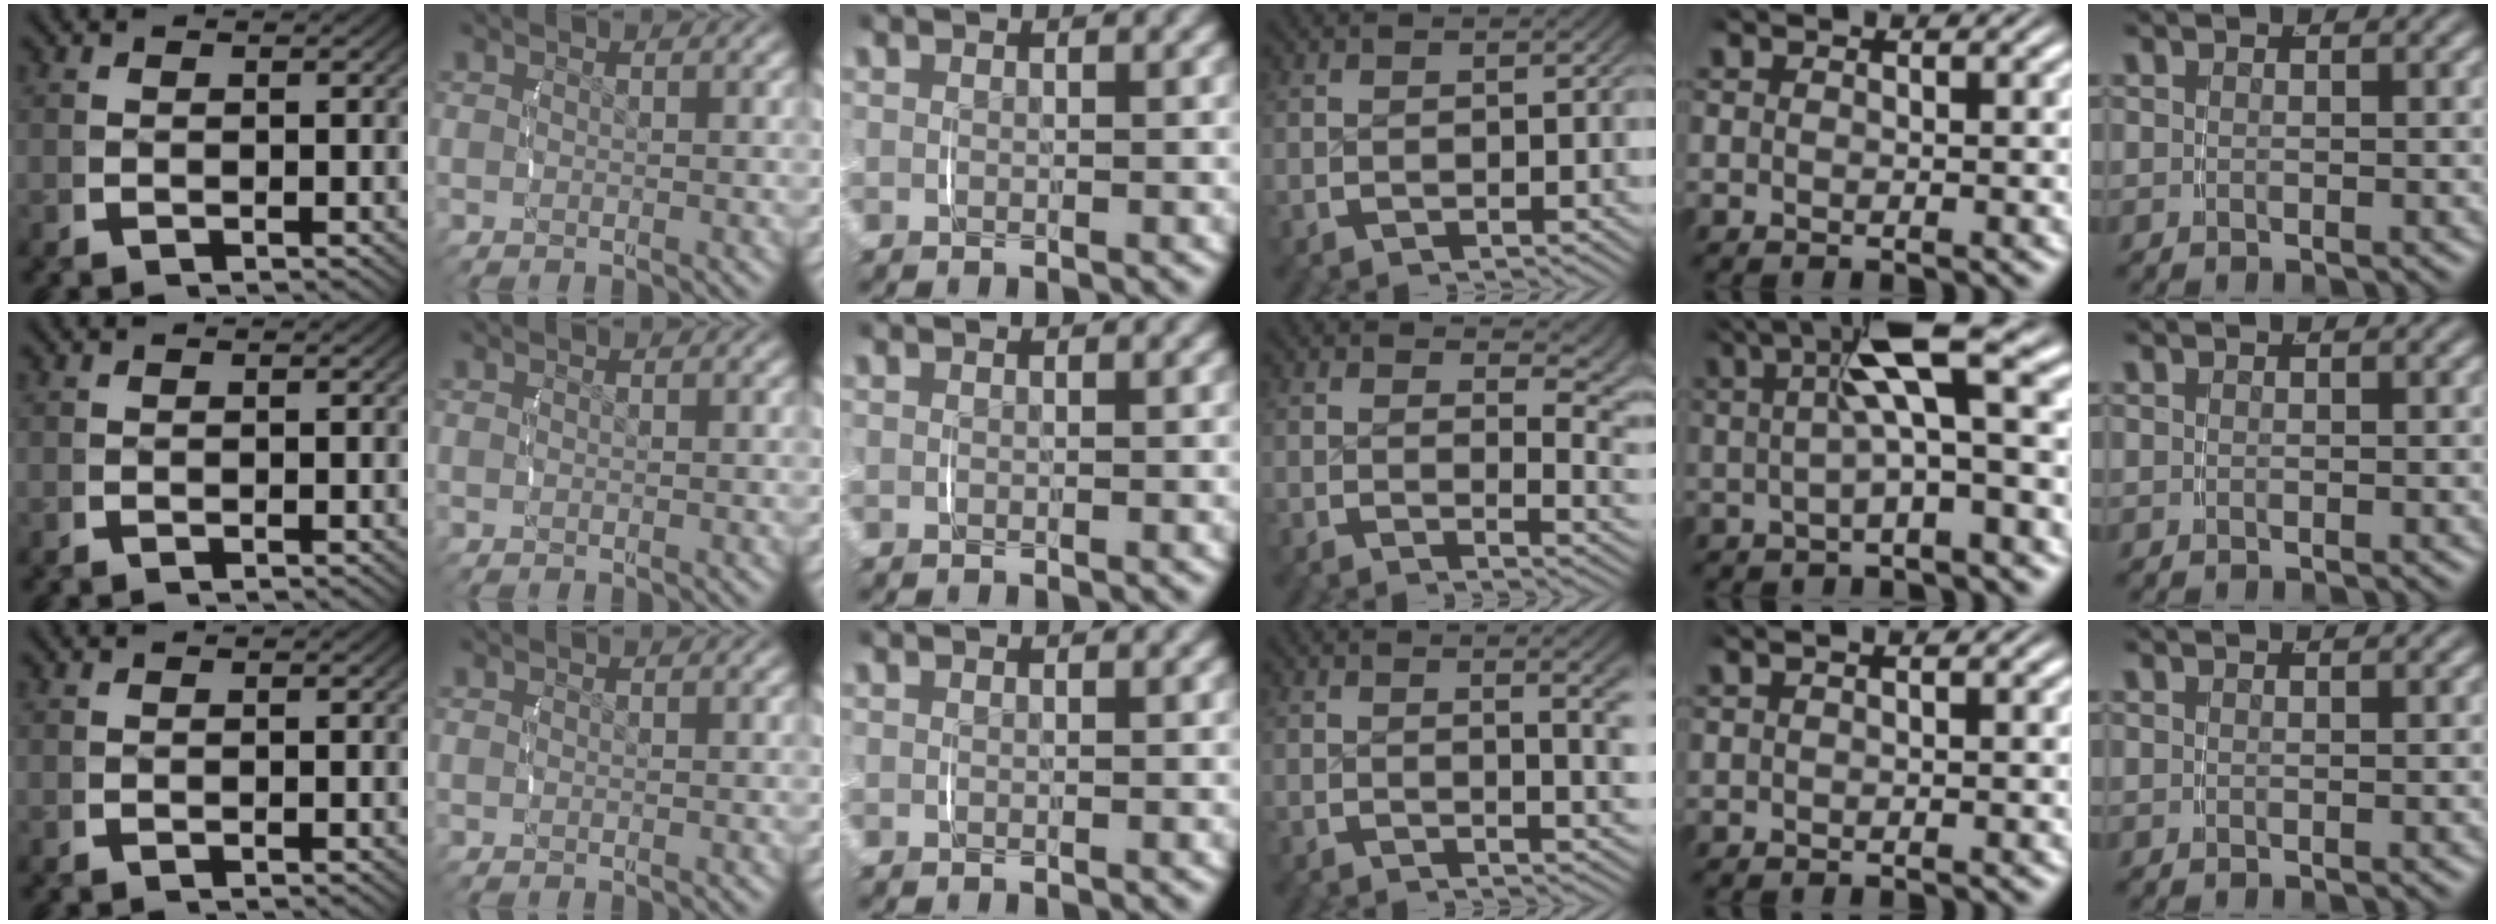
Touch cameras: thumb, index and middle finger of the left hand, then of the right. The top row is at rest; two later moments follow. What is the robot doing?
{"motion": "lift_and_place", "object": "measuring cup"}